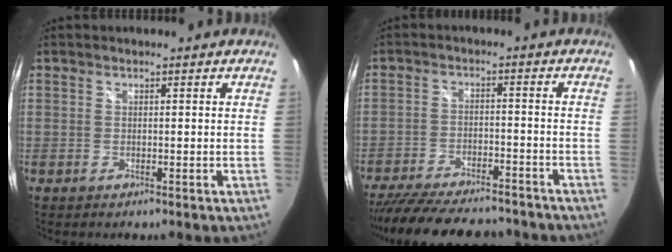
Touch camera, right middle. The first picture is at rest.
{"total": 20.9, "force": [-17.8, 6.0, 9.2], "torque": [-0.191, -0.019, -0.256]}